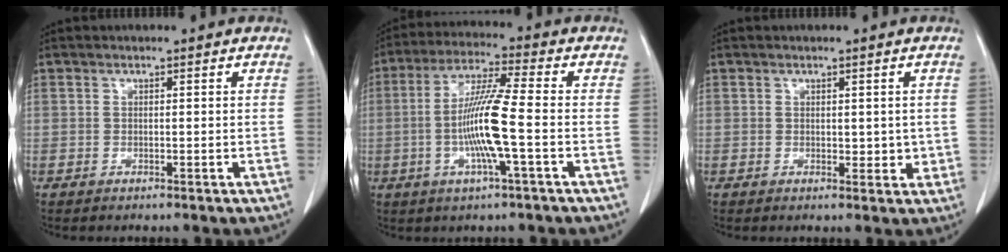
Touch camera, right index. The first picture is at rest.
{"total": 10.6, "force": [-2.0, -0.2, 10.5], "torque": [-0.205, -0.003, -0.044]}
{"total": 2.4, "force": [0.3, 1.6, 1.8], "torque": [-0.015, -0.004, 0.007]}